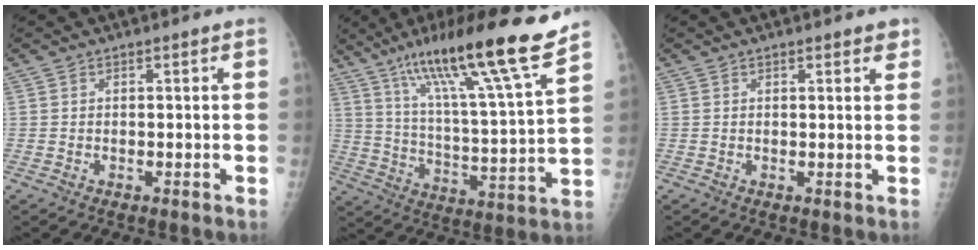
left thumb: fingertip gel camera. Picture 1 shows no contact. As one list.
[{"total": 23.3, "force": [16.4, 1.1, 16.5], "torque": [-0.252, -0.063, 0.277]}, {"total": 2.6, "force": [1.8, 1.0, 1.6], "torque": [-0.006, -0.005, 0.020]}]